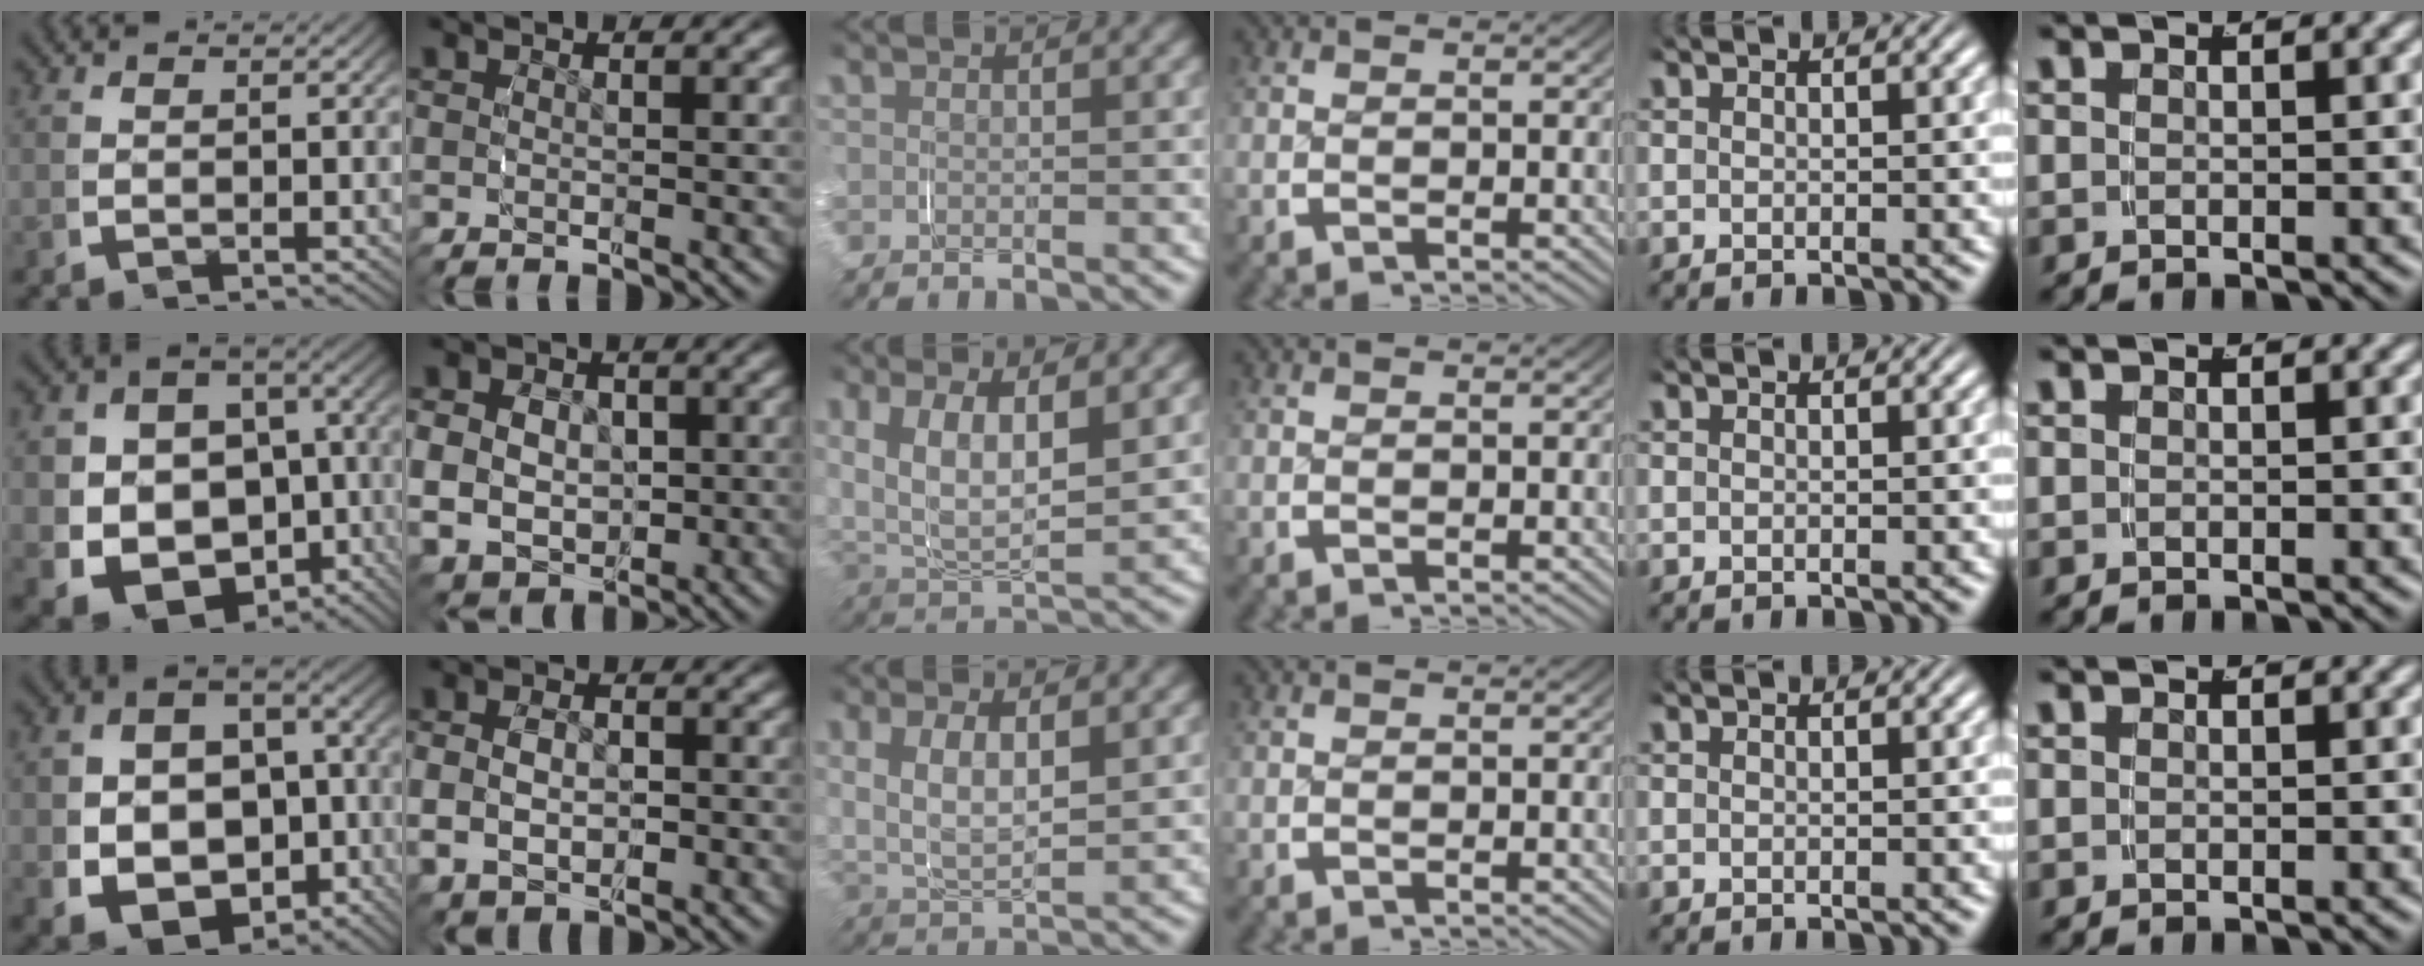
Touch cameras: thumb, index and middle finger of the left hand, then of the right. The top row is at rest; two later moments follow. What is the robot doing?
{"motion": "grasp_and_lifting", "object": "scarf"}